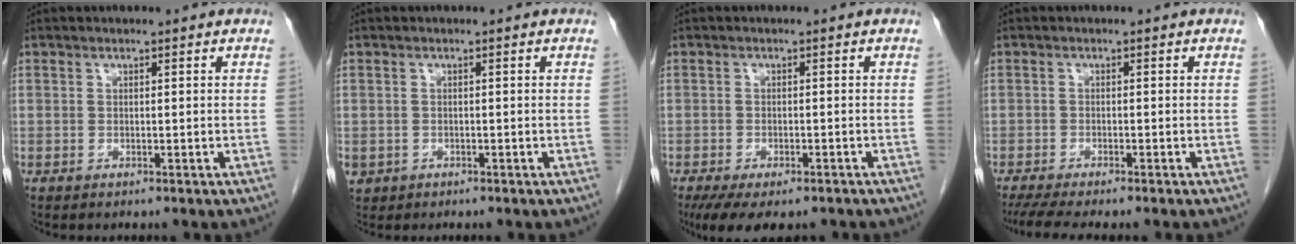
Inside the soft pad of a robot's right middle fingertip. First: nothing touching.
{"total": 2.2, "force": [-1.0, 1.9, 0.4], "torque": [-0.005, 0.001, -0.012]}
{"total": 9.2, "force": [-6.9, 3.5, 5.1], "torque": [-0.075, -0.009, -0.100]}
{"total": 6.4, "force": [-5.3, 0.3, 3.5], "torque": [-0.050, -0.013, -0.084]}